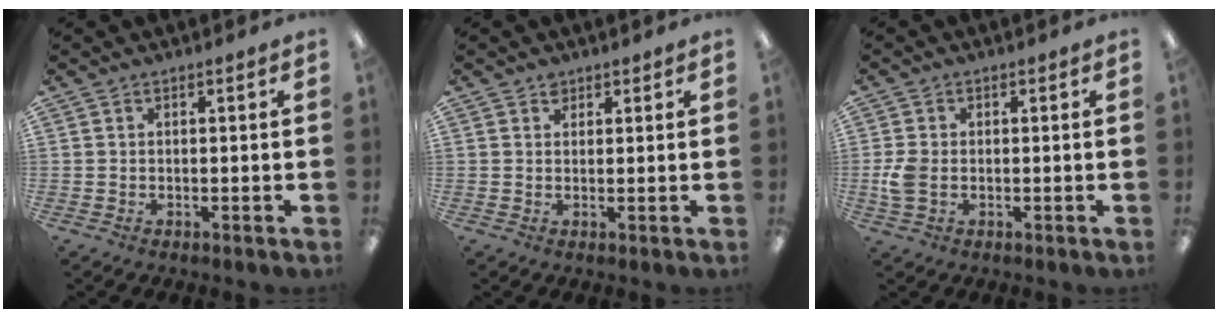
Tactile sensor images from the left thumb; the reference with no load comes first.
{"total": 1.8, "force": [1.3, 1.2, 0.4], "torque": [-0.001, -0.003, 0.023]}
{"total": 4.8, "force": [-0.5, 3.4, 3.4], "torque": [-0.071, -0.003, -0.013]}